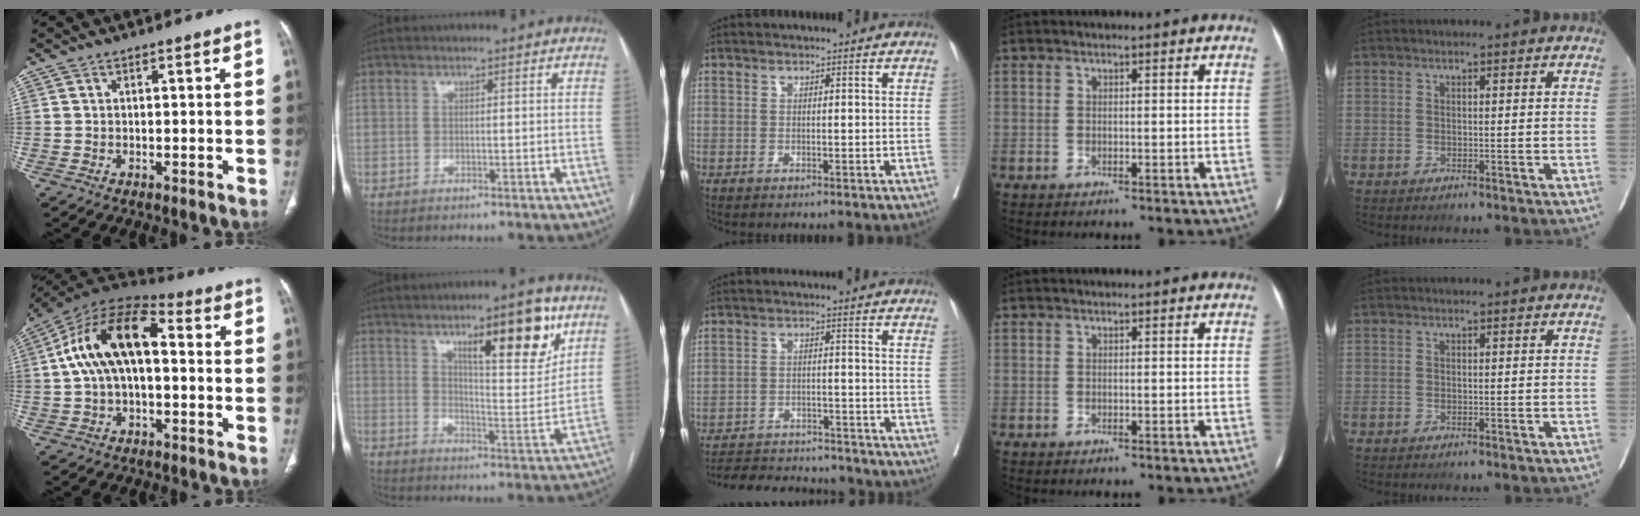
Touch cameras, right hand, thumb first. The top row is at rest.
{"thumb": {"total": 16.3, "force": [1.3, 8.8, 13.6], "torque": [-0.245, 0.047, 0.014]}, "index": {"total": 13.6, "force": [7.8, 2.8, 10.8], "torque": [-0.154, -0.008, 0.118]}, "middle": {"total": 17.6, "force": [-16.4, 3.5, 5.3], "torque": [-0.108, -0.001, -0.220]}}